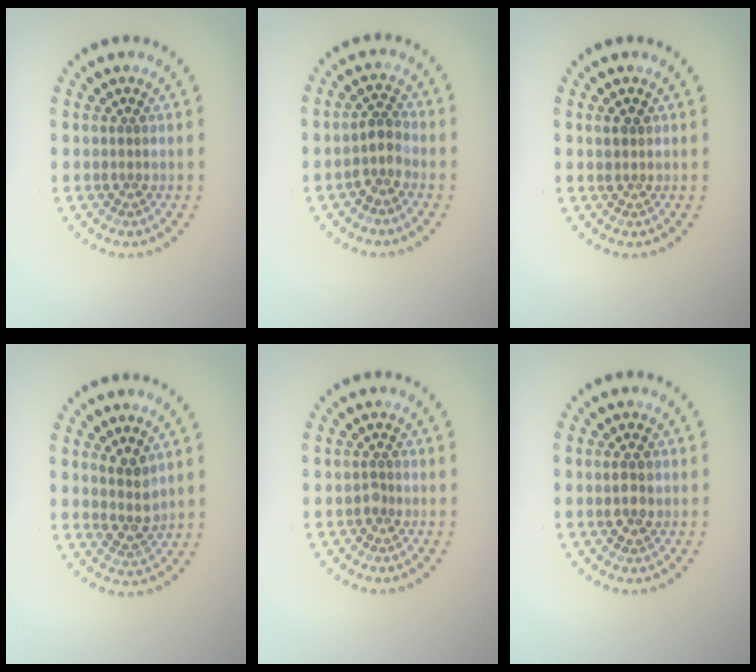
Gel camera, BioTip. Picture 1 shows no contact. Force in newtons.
{"total": 2.2, "press": 1.7, "slide": 1.3}
{"total": 1.1, "press": 1.1, "slide": 0.4}
{"total": 2.4, "press": 2.0, "slide": 1.4}
{"total": 0.8, "press": 0.6, "slide": 0.5}
{"total": 1.6, "press": 1.6, "slide": 0.3}